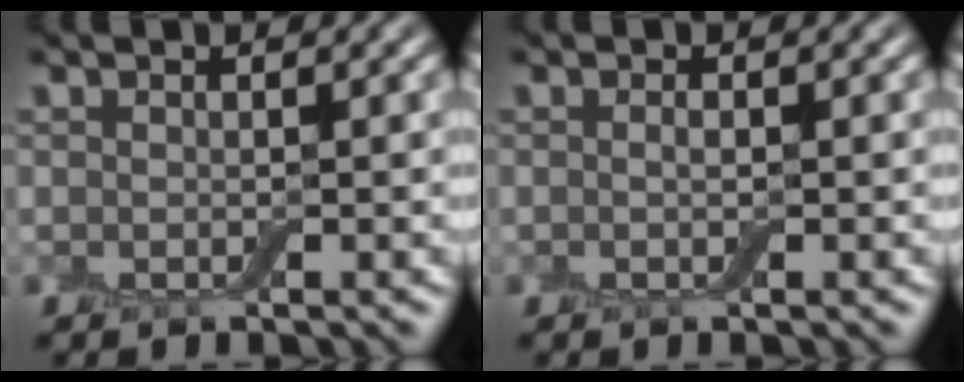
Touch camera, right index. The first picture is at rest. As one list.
[{"total": 0.7, "force": [0.0, 0.2, 0.6], "torque": [-0.014, -0.002, -0.001]}]